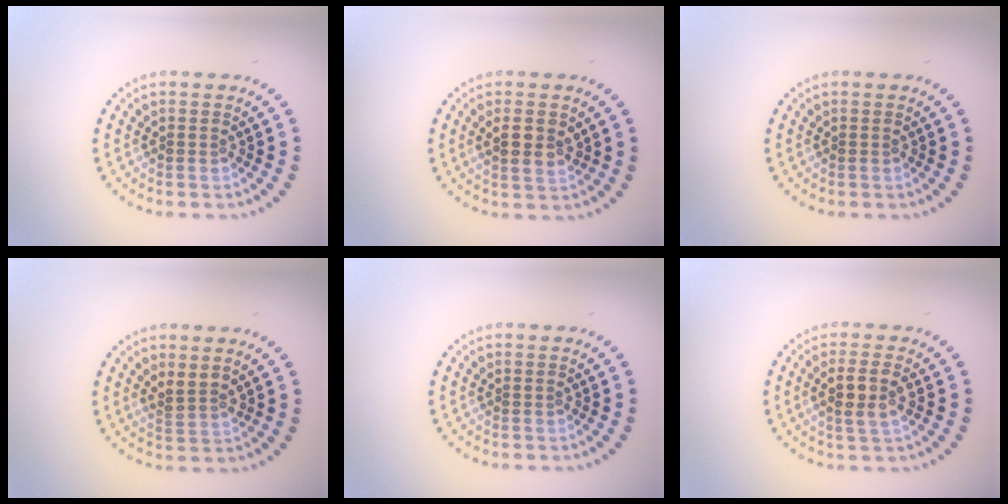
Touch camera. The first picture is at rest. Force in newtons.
{"total": 2.6, "press": 2.5, "slide": 0.6}
{"total": 0.0}
{"total": 1.5, "press": 1.3, "slide": 0.8}
{"total": 0.0}
{"total": 2.6, "press": 2.4, "slide": 0.9}